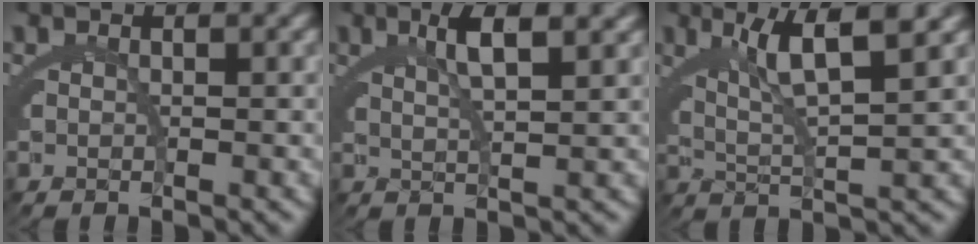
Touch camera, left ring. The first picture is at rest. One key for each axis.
{"total": 3.5, "fx": 2.1, "fy": -0.6, "fz": 2.7, "tx": -0.040, "ty": 0.001, "tz": 0.042}
{"total": 5.1, "fx": 2.5, "fy": 0.7, "fz": 4.3, "tx": -0.072, "ty": 0.005, "tz": 0.045}